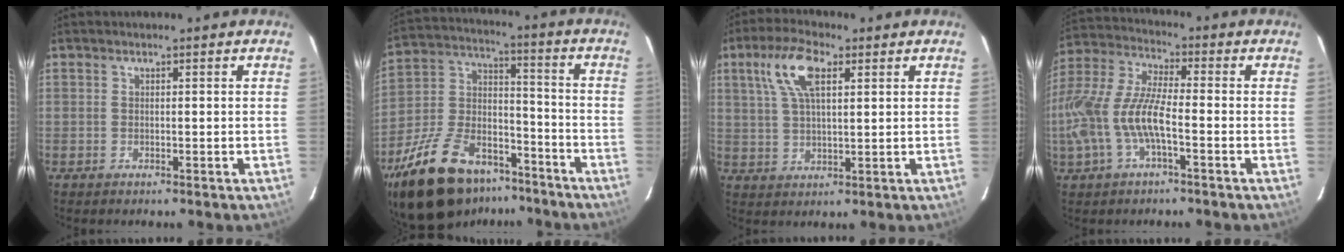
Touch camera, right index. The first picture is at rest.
{"total": 23.8, "force": [-16.3, 11.9, 12.7], "torque": [-0.269, 0.016, -0.260]}
{"total": 9.3, "force": [3.9, 3.6, 7.6], "torque": [-0.153, 0.019, 0.074]}
{"total": 14.6, "force": [-4.1, 4.9, 13.1], "torque": [-0.281, 0.000, -0.080]}